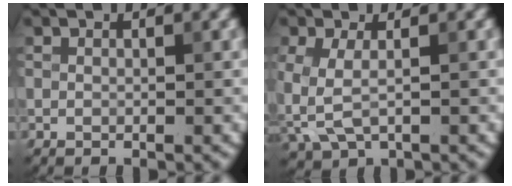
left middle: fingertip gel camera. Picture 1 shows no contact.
{"total": 3.2, "force": [-0.6, 1.8, 2.5], "torque": [-0.074, -0.006, -0.010]}